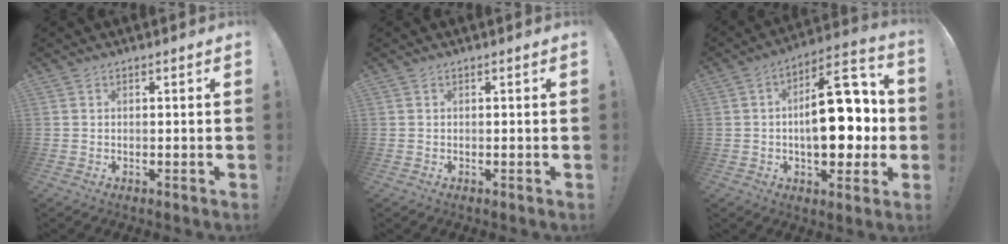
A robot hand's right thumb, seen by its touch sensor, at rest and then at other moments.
{"total": 0.0}
{"total": 20.1, "force": [-0.9, 10.4, 17.2], "torque": [-0.242, 0.014, -0.009]}